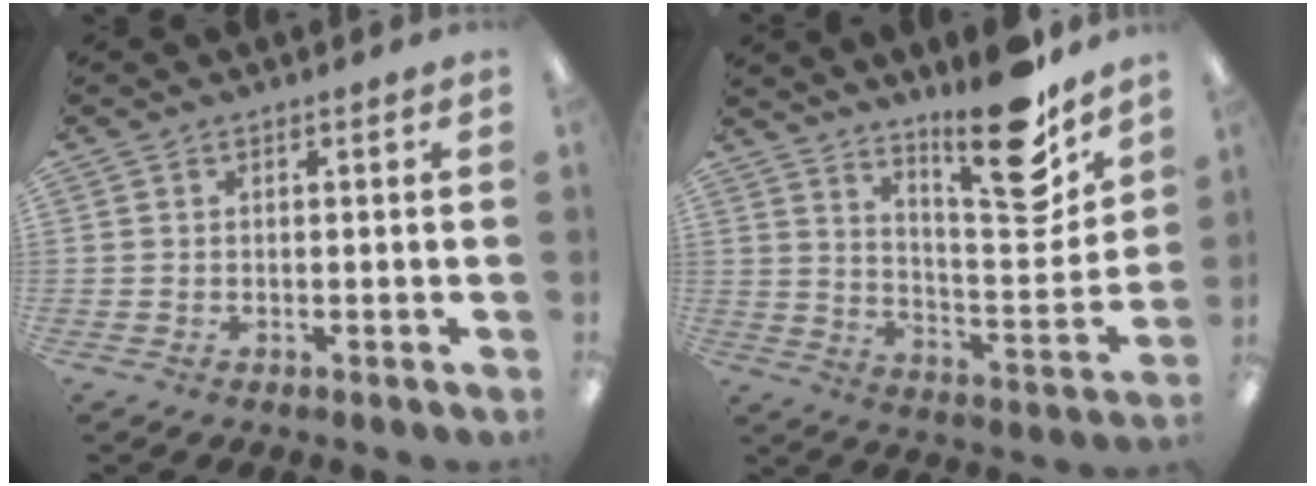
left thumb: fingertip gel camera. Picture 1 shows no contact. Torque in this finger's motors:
{"motor_torque": [0.40, 0.34, -0.04, -0.36, 0.06]}